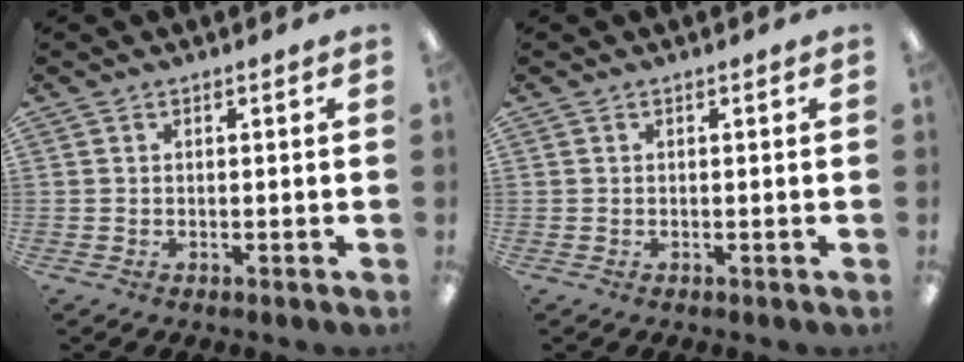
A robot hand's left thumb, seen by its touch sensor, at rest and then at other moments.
{"total": 0.0}